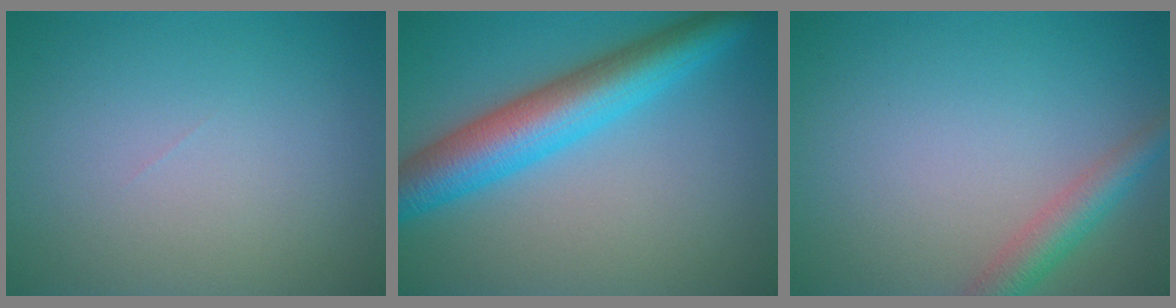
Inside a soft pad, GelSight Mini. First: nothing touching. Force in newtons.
{"total": 7.5, "press": 7.5, "slide": 0.1}
{"total": 3.0, "press": 3.0, "slide": 0.1}